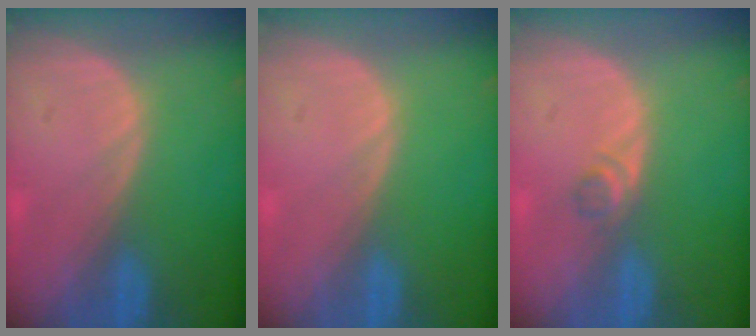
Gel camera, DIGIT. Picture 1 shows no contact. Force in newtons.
{"total": 0.0}
{"total": 1.8, "press": 1.5, "slide": 0.9}